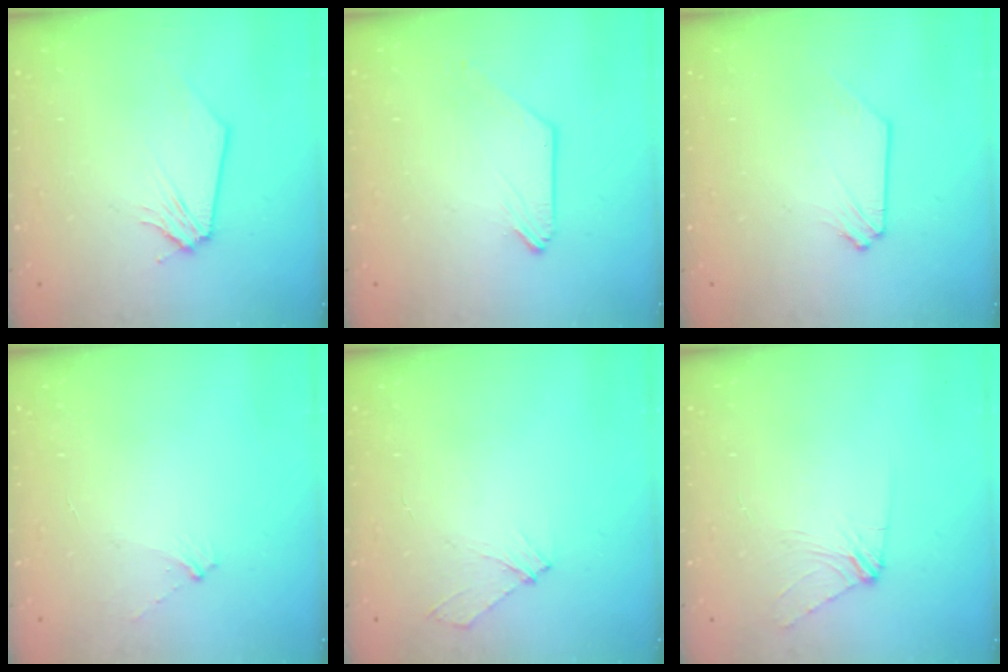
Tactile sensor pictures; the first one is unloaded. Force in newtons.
{"total": 0.0}
{"total": 0.0}
{"total": 3.8, "press": 3.7, "slide": 0.7}
{"total": 3.9, "press": 3.8, "slide": 0.6}
{"total": 4.9, "press": 4.9, "slide": 0.6}